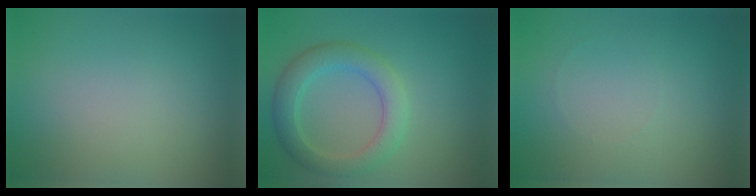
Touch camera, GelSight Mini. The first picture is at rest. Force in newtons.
{"total": 4.0, "press": 4.0, "slide": 0.2}
{"total": 0.0}